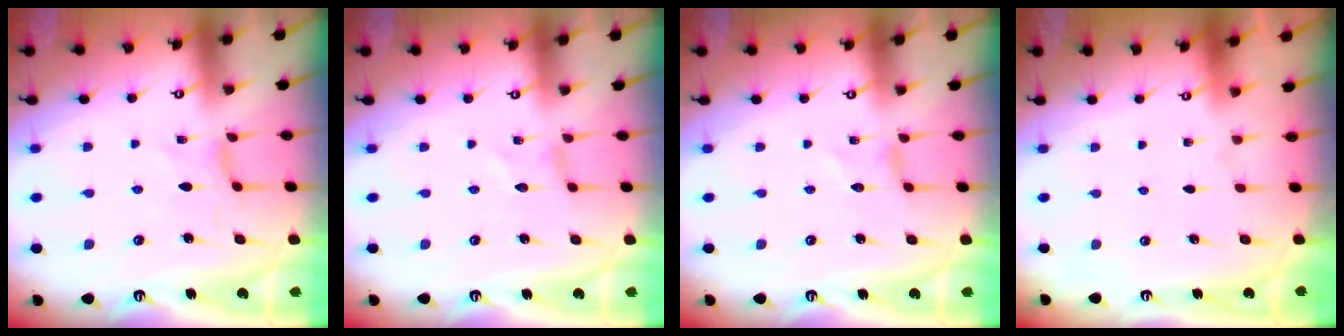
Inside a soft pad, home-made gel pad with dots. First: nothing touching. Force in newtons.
{"total": 0.0}
{"total": 0.0}
{"total": 0.0}